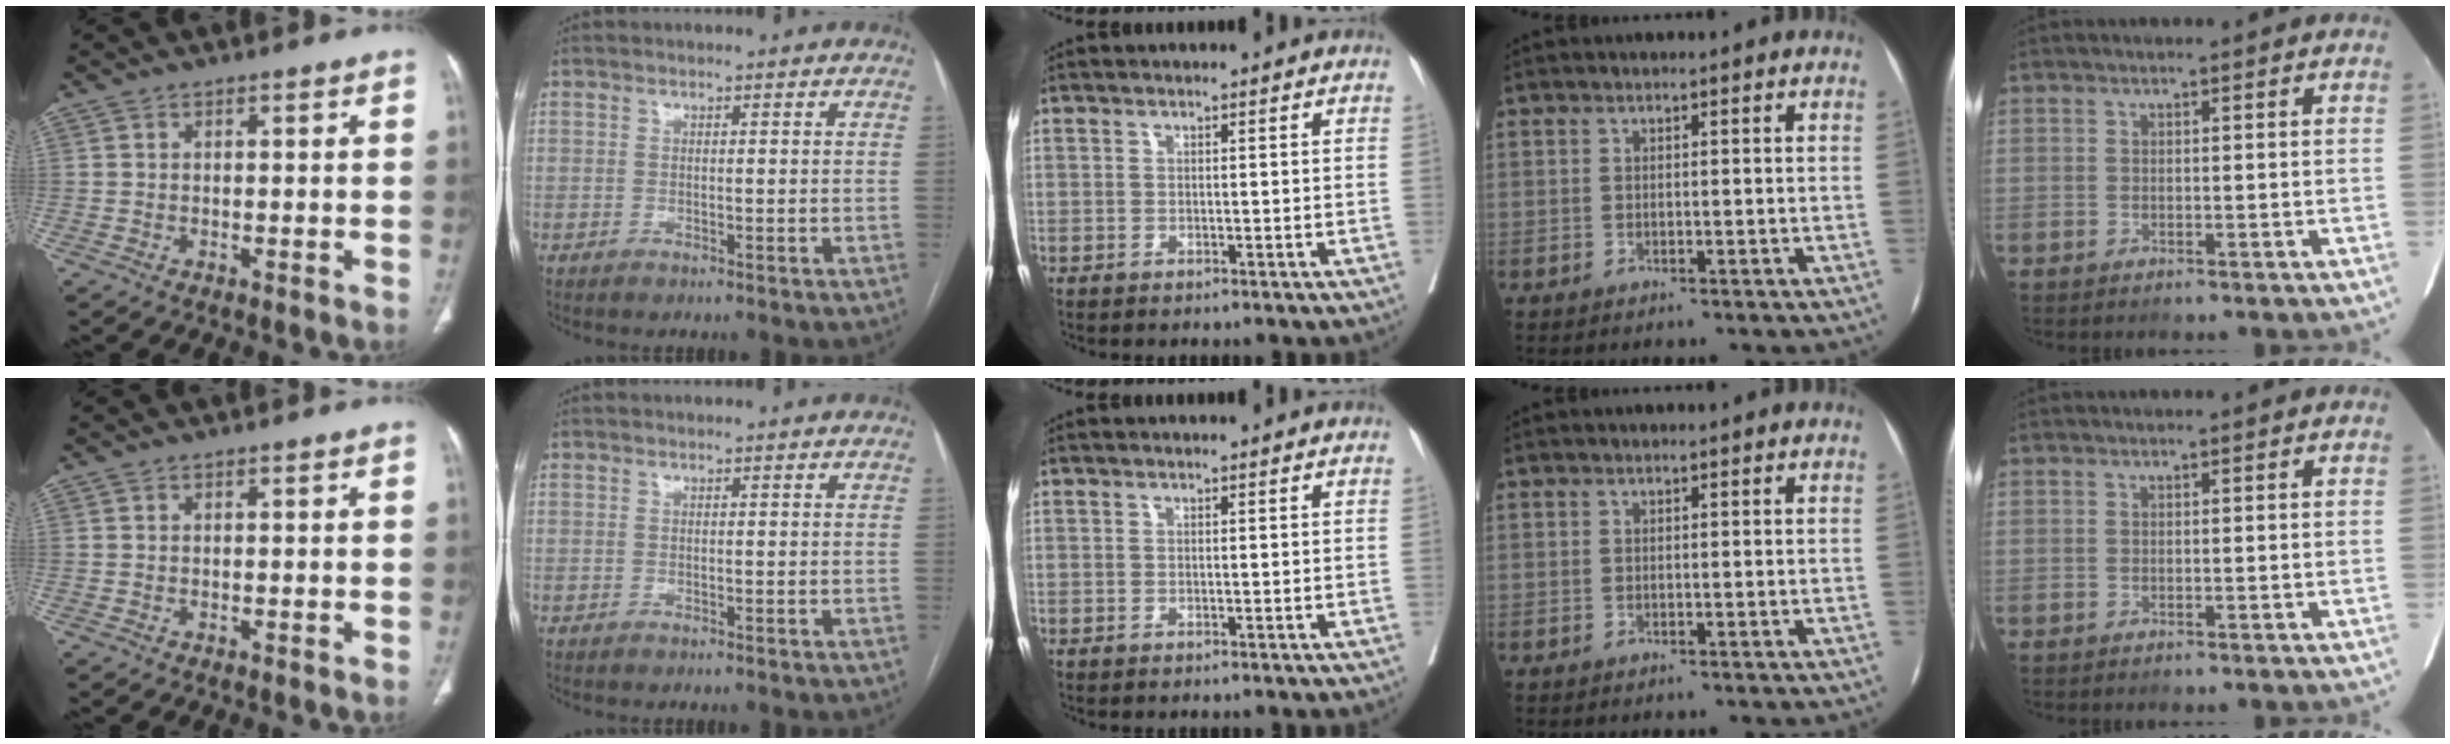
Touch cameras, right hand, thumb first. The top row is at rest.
{}